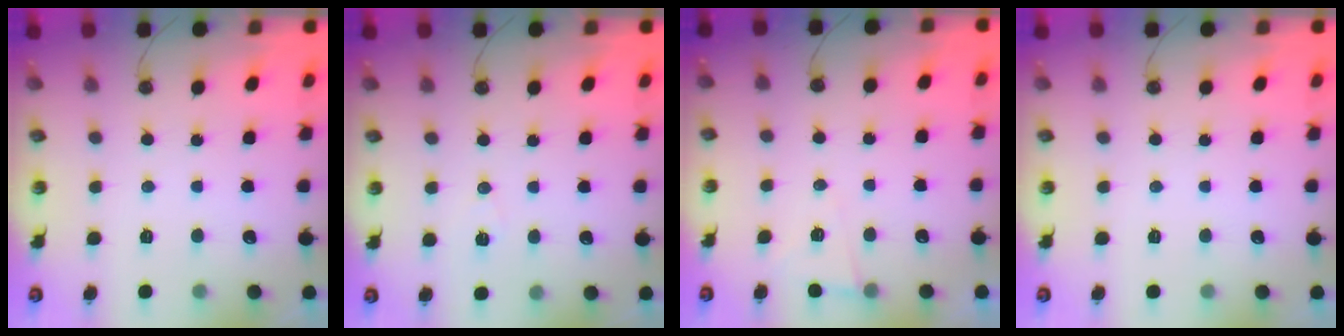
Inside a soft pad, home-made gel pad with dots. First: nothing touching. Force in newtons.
{"total": 6.9, "press": 5.2, "slide": 4.5}
{"total": 4.7, "press": 4.2, "slide": 2.0}
{"total": 0.0}